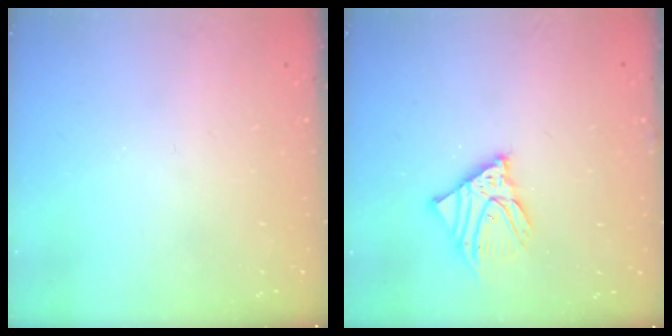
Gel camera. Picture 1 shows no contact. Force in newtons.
{"total": 9.5, "press": 9.3, "slide": 1.5}